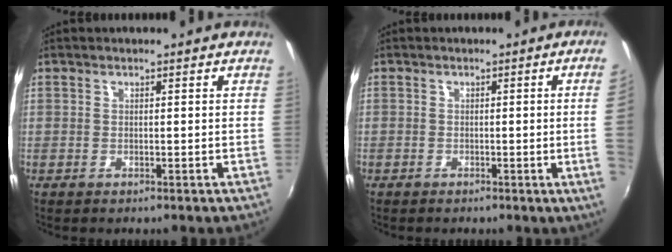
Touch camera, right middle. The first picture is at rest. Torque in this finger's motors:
{"motor_torque": [1.07, -1.07, -0.43, -0.21]}